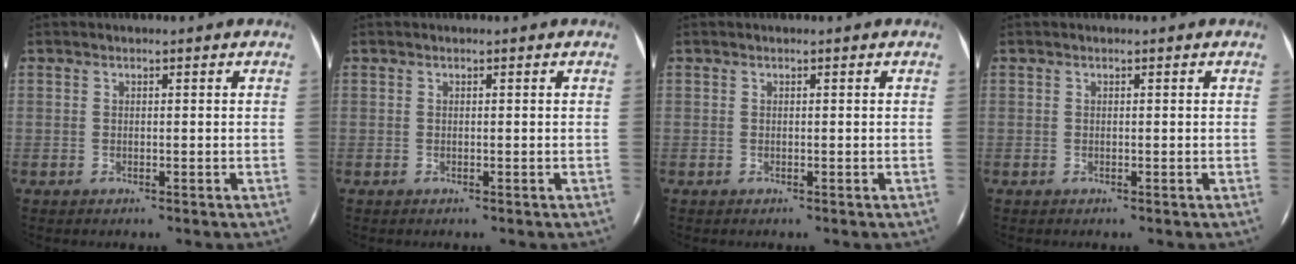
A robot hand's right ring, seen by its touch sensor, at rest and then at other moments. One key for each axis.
{"total": 0.0}
{"total": 0.0}
{"total": 0.0}